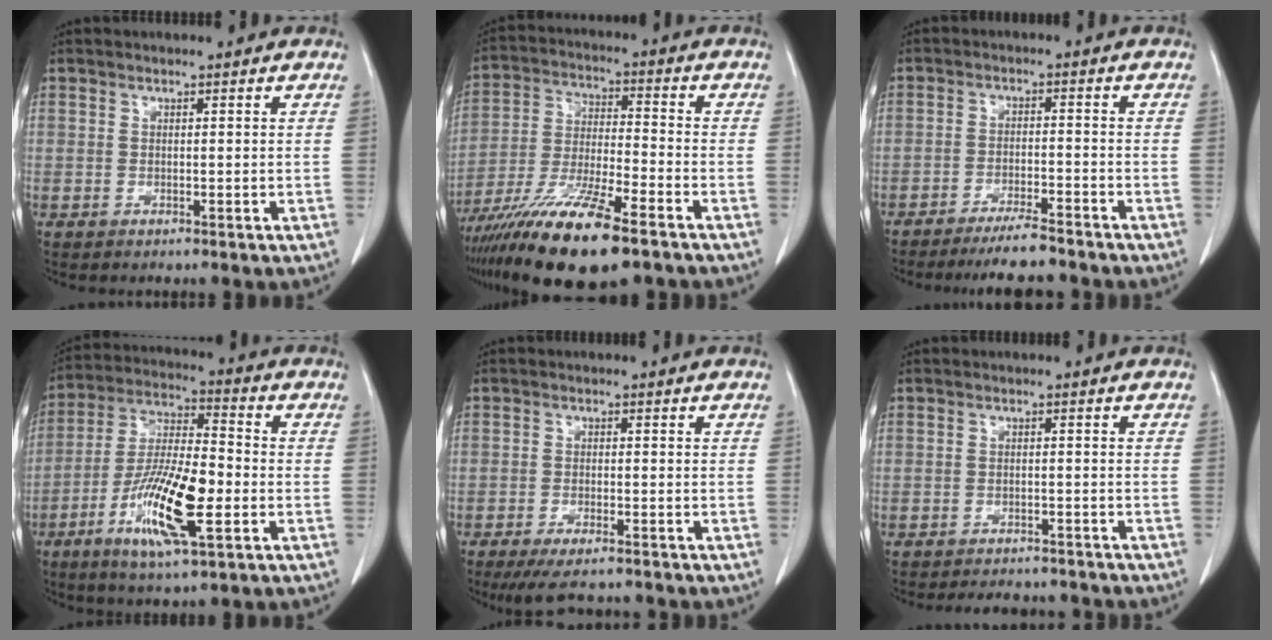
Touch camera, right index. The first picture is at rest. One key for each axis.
{"total": 16.1, "fx": -10.8, "fy": 2.2, "fz": 11.8, "tx": -0.231, "ty": -0.040, "tz": -0.197}
{"total": 6.7, "fx": -6.1, "fy": 0.6, "fz": 2.7, "tx": -0.039, "ty": -0.014, "tz": -0.102}
{"total": 15.0, "fx": -4.8, "fy": 3.1, "fz": 13.9, "tx": -0.270, "ty": -0.009, "tz": -0.088}
{"total": 7.5, "fx": -6.7, "fy": 1.1, "fz": 3.3, "tx": -0.044, "ty": -0.019, "tz": -0.103}
{"total": 6.7, "fx": -6.2, "fy": 2.2, "fz": 1.2, "tx": -0.012, "ty": -0.002, "tz": -0.074}